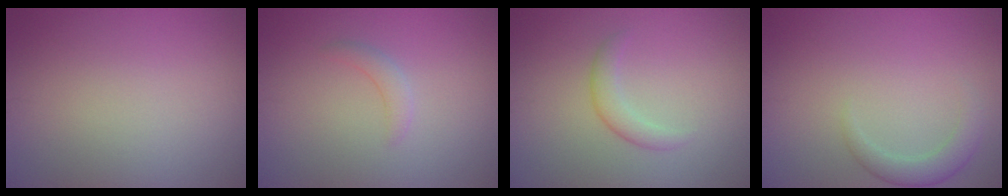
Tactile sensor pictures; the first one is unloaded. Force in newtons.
{"total": 1.4, "press": 1.4, "slide": 0.1}
{"total": 1.8, "press": 1.8, "slide": 0.1}
{"total": 2.4, "press": 2.3, "slide": 0.3}